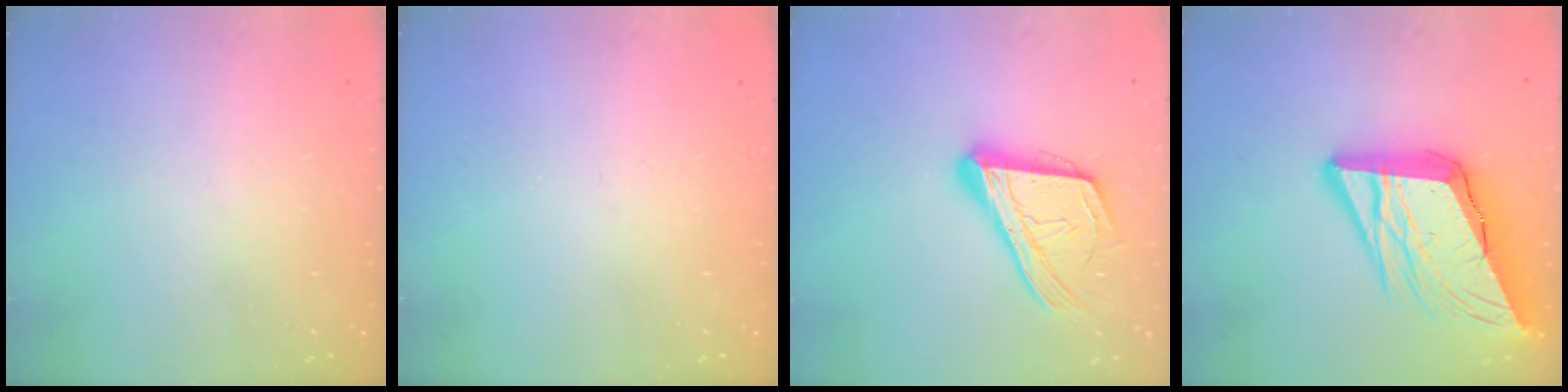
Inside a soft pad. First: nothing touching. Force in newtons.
{"total": 0.0}
{"total": 18.8, "press": 18.7, "slide": 2.4}
{"total": 18.2, "press": 18.0, "slide": 2.6}